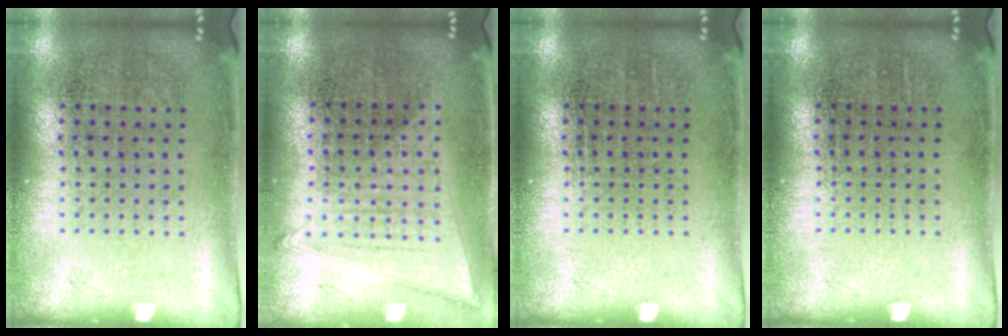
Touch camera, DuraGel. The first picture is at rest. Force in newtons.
{"total": 1.1, "press": 1.0, "slide": 0.3}
{"total": 0.0}
{"total": 0.0}